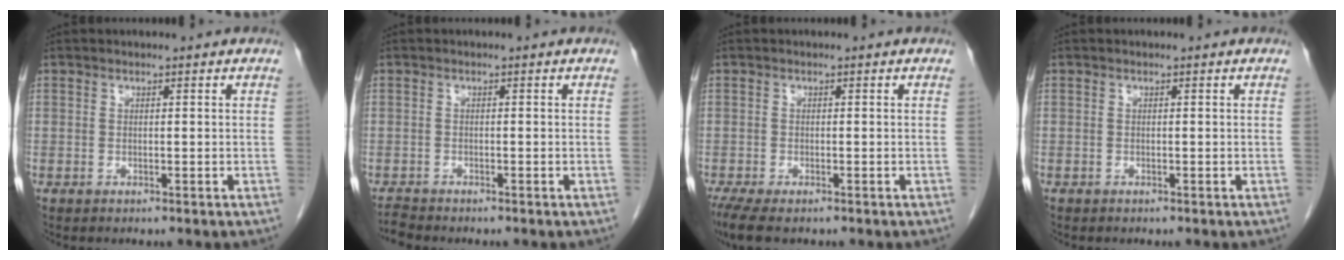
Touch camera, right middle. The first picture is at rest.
{"total": 1.6, "force": [-1.6, -0.2, 0.0], "torque": [-0.007, -0.011, -0.031]}
{"total": 5.6, "force": [-4.2, 1.7, 3.4], "torque": [-0.061, -0.016, -0.068]}
{"total": 0.0}